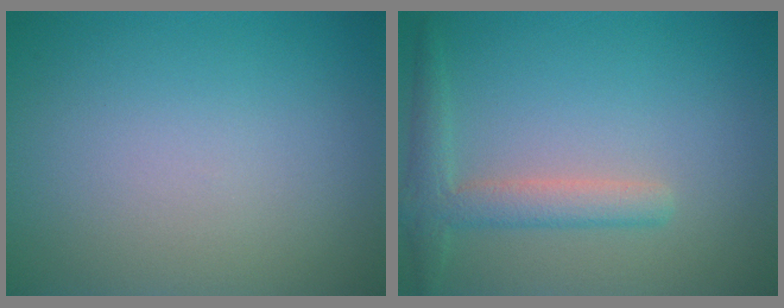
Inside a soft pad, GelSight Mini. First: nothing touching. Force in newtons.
{"total": 3.0, "press": 3.0, "slide": 0.1}